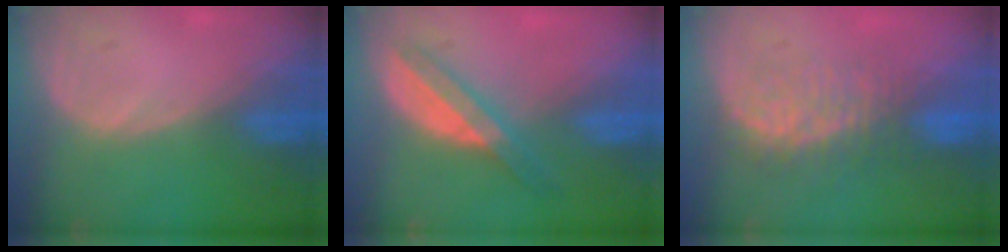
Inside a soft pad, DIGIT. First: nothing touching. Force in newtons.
{"total": 6.0, "press": 5.2, "slide": 2.9}
{"total": 7.5, "press": 7.3, "slide": 1.7}